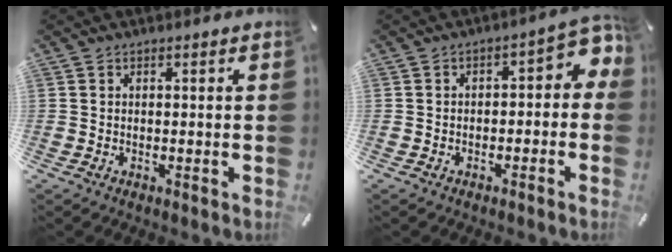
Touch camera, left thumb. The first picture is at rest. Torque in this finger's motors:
{"motor_torque": [-0.04, 0.48, 0.05, 0.02, 0.10]}